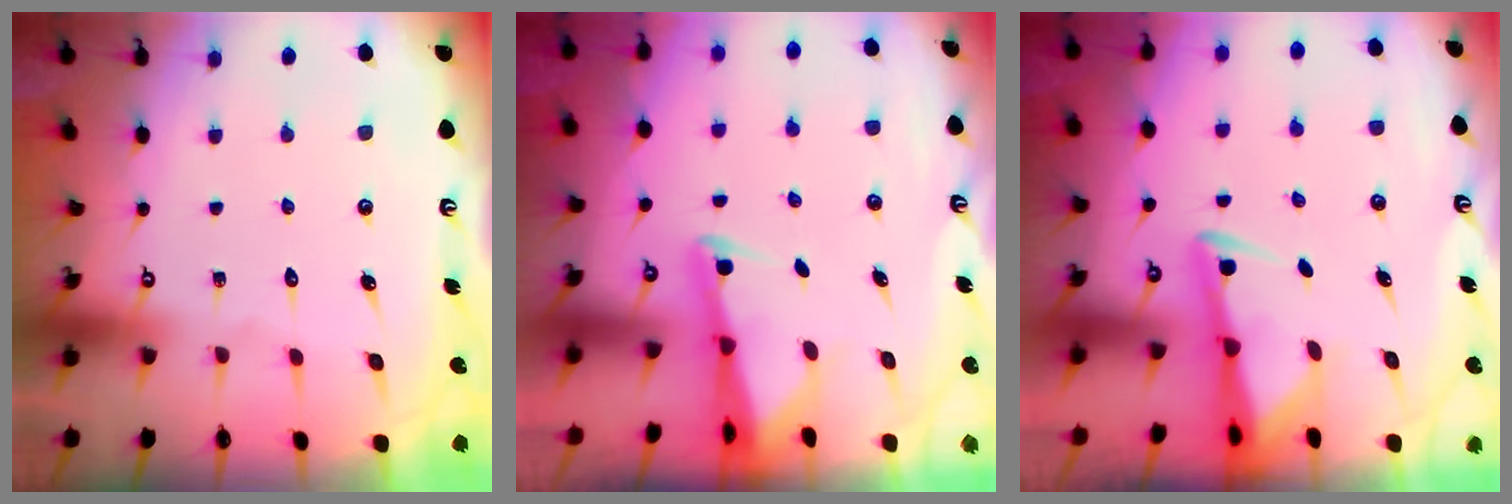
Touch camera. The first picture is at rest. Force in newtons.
{"total": 2.6, "press": 2.5, "slide": 0.5}
{"total": 3.0, "press": 2.9, "slide": 0.7}